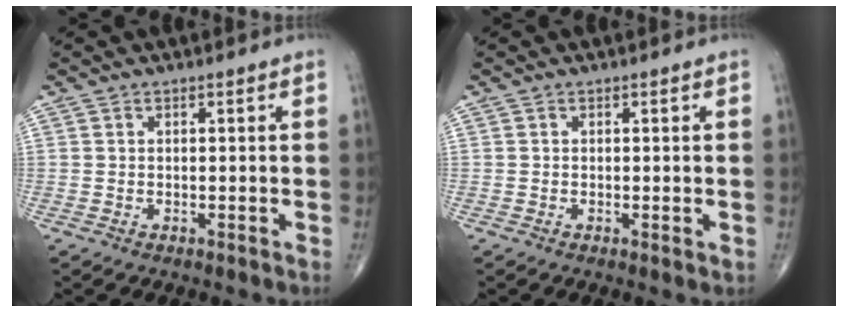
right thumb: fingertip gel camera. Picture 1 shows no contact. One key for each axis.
{"total": 0.6, "fx": 0.0, "fy": 0.2, "fz": 0.6, "tx": -0.011, "ty": -0.003, "tz": -0.001}